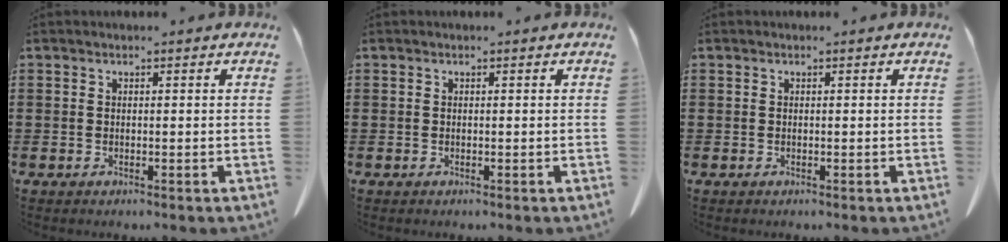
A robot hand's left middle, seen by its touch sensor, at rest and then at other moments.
{"total": 0.0}
{"total": 0.0}